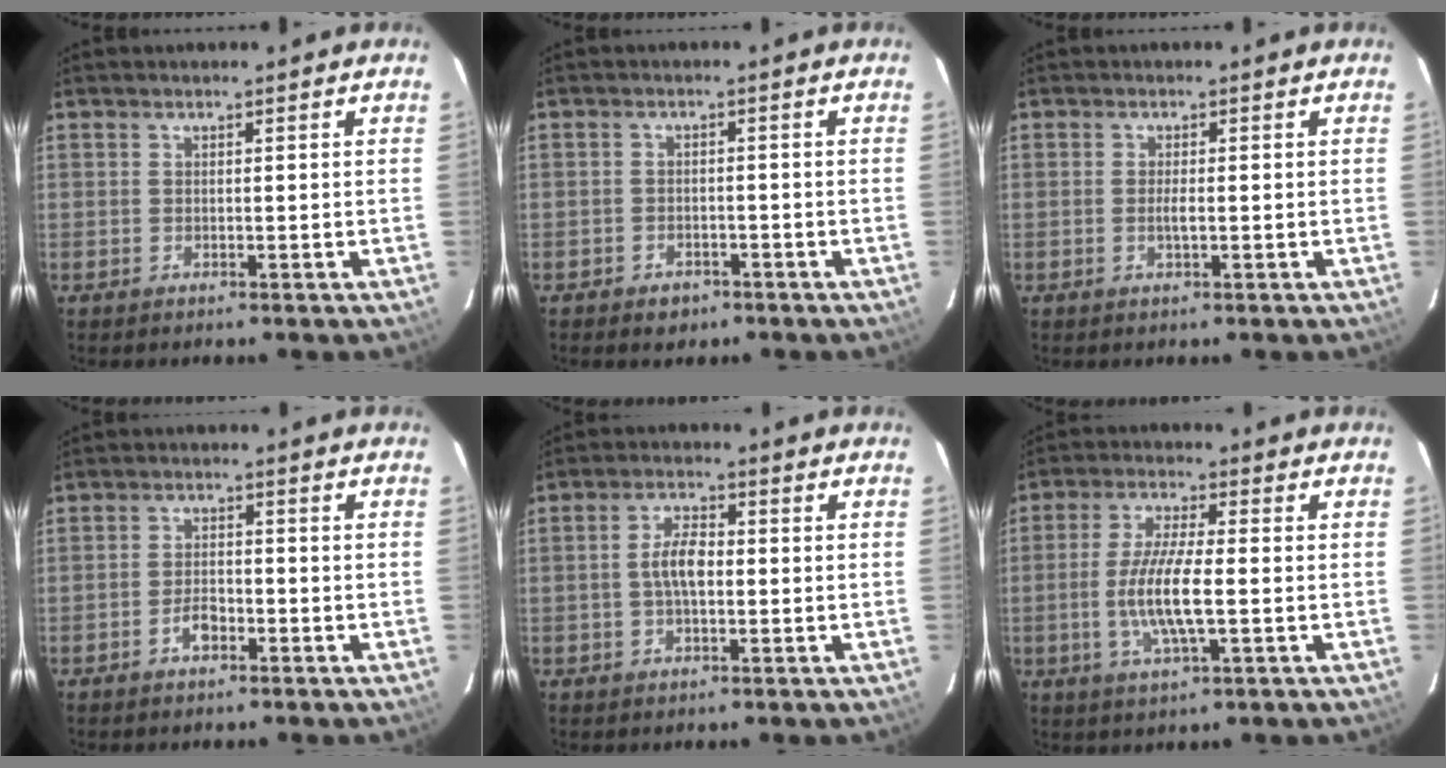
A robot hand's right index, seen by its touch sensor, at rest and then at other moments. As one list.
[{"total": 3.6, "force": [-2.3, 2.6, 0.9], "torque": [-0.028, 0.005, -0.031]}, {"total": 1.5, "force": [-0.3, 0.3, 1.4], "torque": [-0.027, -0.003, -0.006]}, {"total": 3.3, "force": [-1.9, 1.7, 2.1], "torque": [-0.043, 0.004, -0.033]}, {"total": 5.3, "force": [-0.3, 2.5, 4.7], "torque": [-0.092, 0.009, -0.004]}, {"total": 9.5, "force": [-1.7, 1.9, 9.2], "torque": [-0.181, -0.007, -0.034]}]